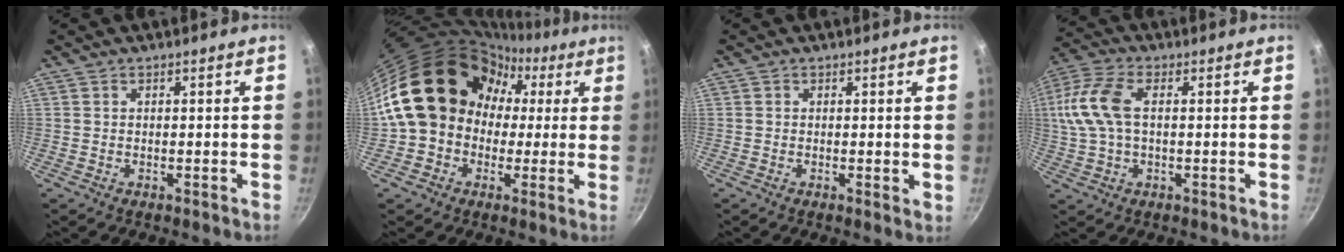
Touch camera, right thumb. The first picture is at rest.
{"total": 19.7, "force": [1.4, 16.6, 10.4], "torque": [-0.146, 0.056, 0.015]}
{"total": 1.0, "force": [0.2, 0.5, 0.8], "torque": [-0.012, -0.003, 0.000]}
{"total": 13.4, "force": [1.7, 7.7, 10.8], "torque": [-0.238, 0.021, 0.021]}